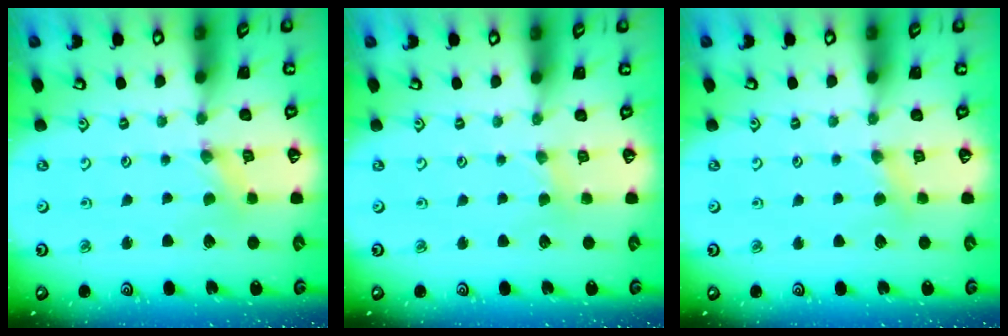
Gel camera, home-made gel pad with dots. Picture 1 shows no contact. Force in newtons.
{"total": 1.6, "press": 1.6, "slide": 0.4}
{"total": 3.6, "press": 3.5, "slide": 0.6}